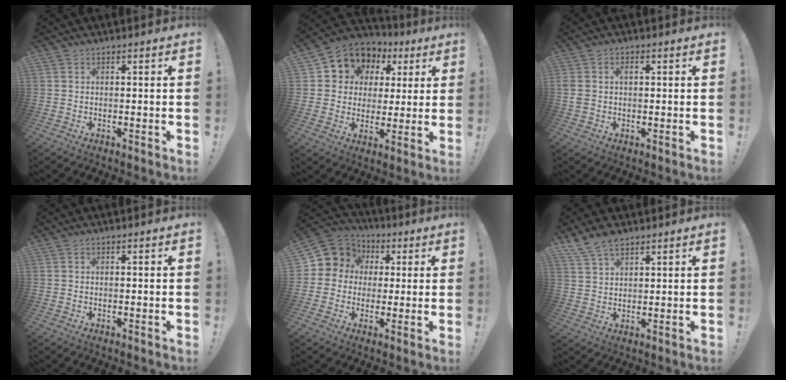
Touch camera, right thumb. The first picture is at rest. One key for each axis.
{"total": 9.1, "fx": 3.9, "fy": 7.8, "fz": 2.7, "tx": -0.043, "ty": -0.032, "tz": 0.079}
{"total": 2.5, "fx": 0.5, "fy": 1.7, "fz": 1.8, "tx": -0.052, "ty": 0.008, "tz": 0.007}
{"total": 0.0}
{"total": 9.4, "fx": 2.4, "fy": 8.7, "fz": 2.6, "tx": -0.032, "ty": -0.009, "tz": 0.051}
{"total": 6.6, "fx": 5.0, "fy": 2.9, "fz": 3.1, "tx": -0.062, "ty": -0.020, "tz": 0.099}